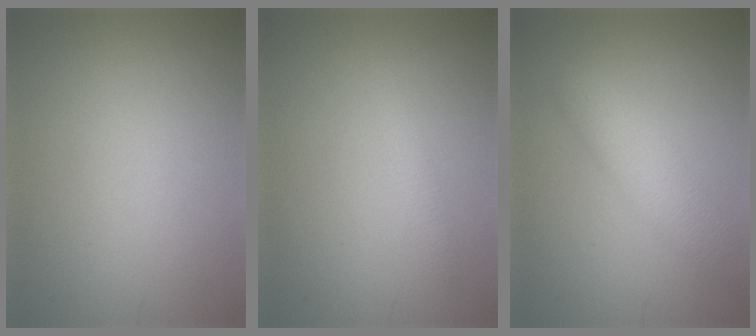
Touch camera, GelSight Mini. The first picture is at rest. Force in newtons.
{"total": 1.2, "press": 1.2, "slide": 0.0}
{"total": 3.6, "press": 3.6, "slide": 0.1}